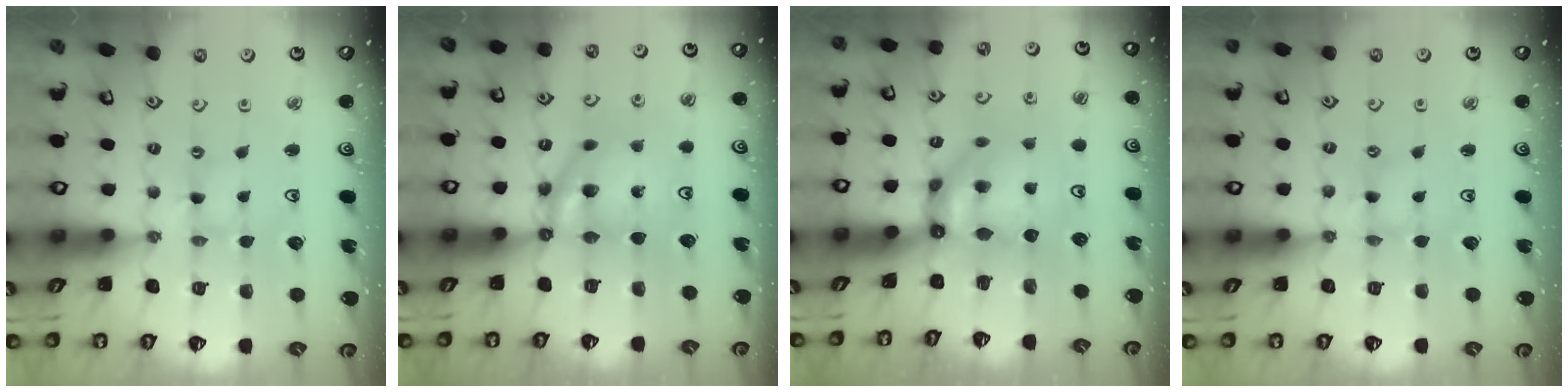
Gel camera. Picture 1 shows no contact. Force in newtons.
{"total": 10.9, "press": 10.8, "slide": 0.5}
{"total": 8.6, "press": 8.6, "slide": 0.6}
{"total": 1.1, "press": 1.1, "slide": 0.2}